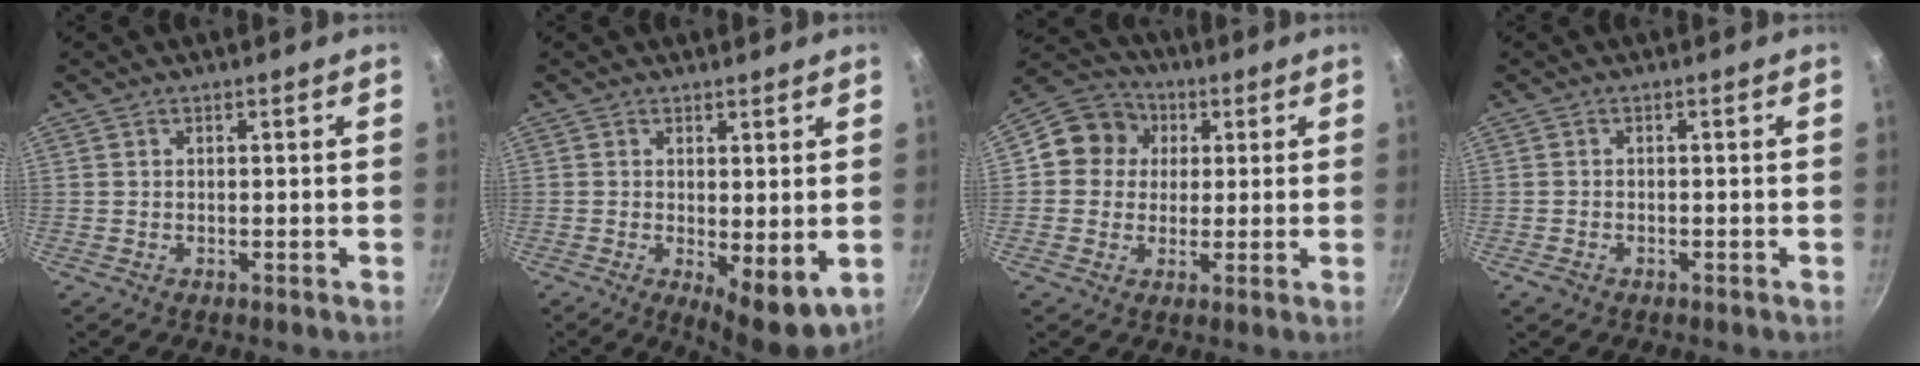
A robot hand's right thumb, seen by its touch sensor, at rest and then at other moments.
{"total": 7.4, "force": [-0.2, 2.8, 6.9], "torque": [-0.086, -0.020, 0.006]}
{"total": 9.0, "force": [1.8, 8.2, 3.2], "torque": [-0.021, 0.013, 0.008]}
{"total": 1.7, "force": [-1.0, 1.1, 0.8], "torque": [-0.022, 0.007, -0.015]}